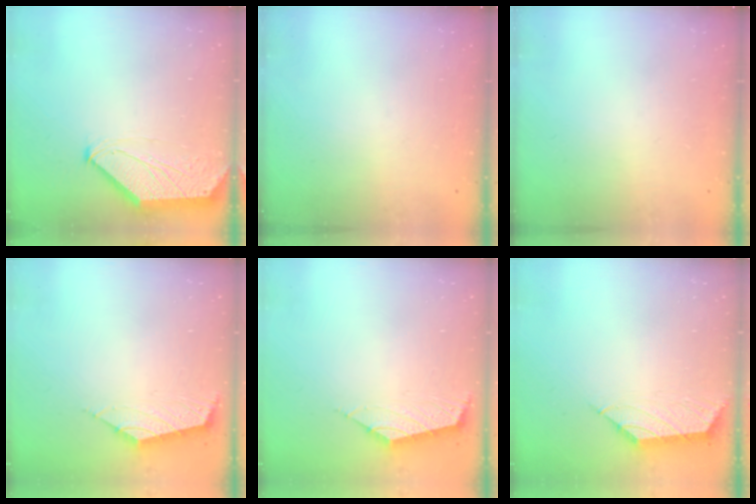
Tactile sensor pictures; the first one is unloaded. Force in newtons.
{"total": 0.0}
{"total": 0.0}
{"total": 2.8, "press": 2.7, "slide": 0.6}
{"total": 2.8, "press": 2.7, "slide": 0.6}
{"total": 2.5, "press": 2.5, "slide": 0.3}